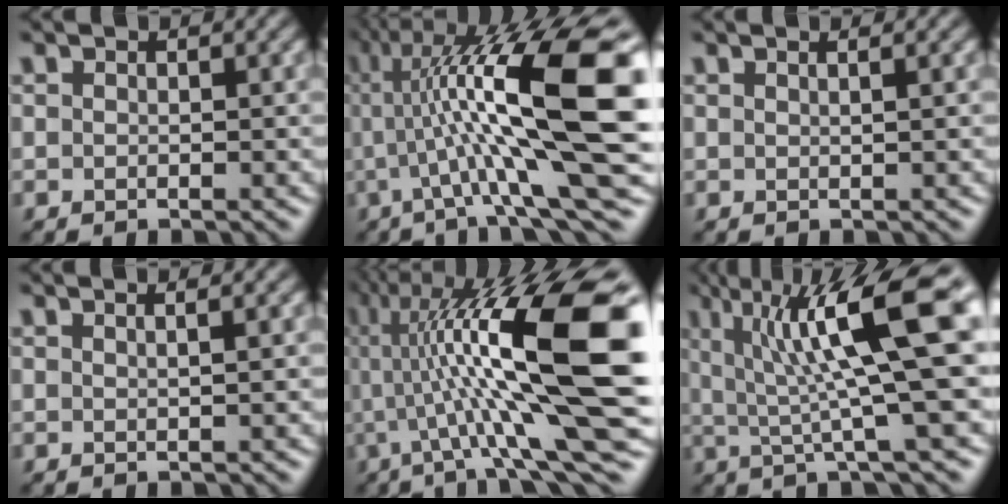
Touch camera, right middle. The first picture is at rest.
{"total": 15.5, "force": [2.3, 3.3, 14.9], "torque": [-0.230, 0.018, 0.040]}
{"total": 1.2, "force": [0.6, 0.5, 0.8], "torque": [-0.010, 0.006, -0.004]}
{"total": 1.5, "force": [0.8, 0.7, 1.1], "torque": [-0.011, 0.006, -0.007]}
{"total": 16.9, "force": [2.6, 4.2, 16.2], "torque": [-0.246, 0.020, 0.047]}
{"total": 12.1, "force": [3.4, 2.4, 11.3], "torque": [-0.164, 0.009, 0.058]}